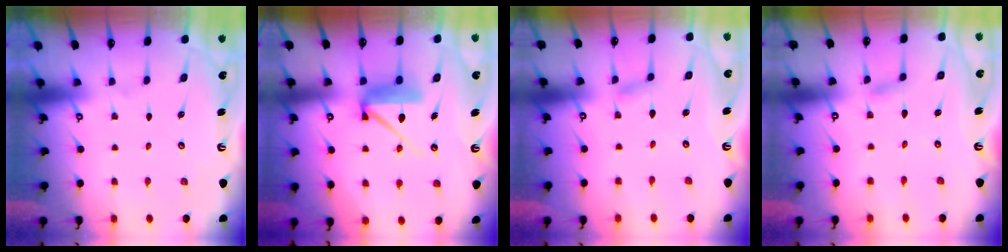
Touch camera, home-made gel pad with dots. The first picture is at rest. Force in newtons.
{"total": 9.5, "press": 9.4, "slide": 0.5}
{"total": 2.3, "press": 2.3, "slide": 0.2}
{"total": 1.6, "press": 1.6, "slide": 0.2}